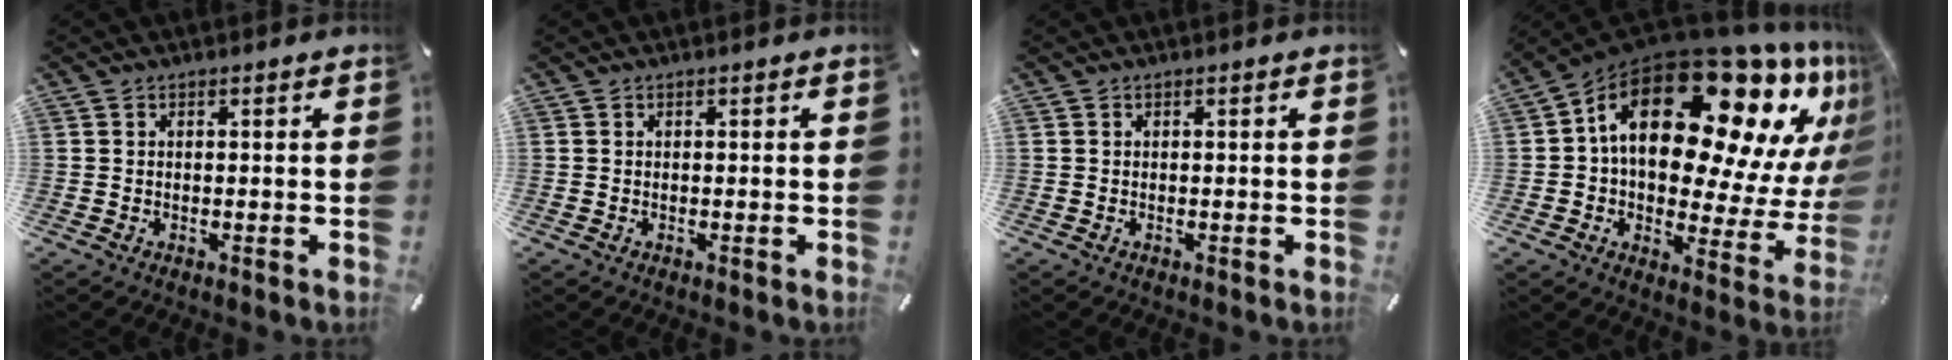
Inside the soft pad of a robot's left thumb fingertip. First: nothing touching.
{"total": 0.0}
{"total": 0.0}
{"total": 27.5, "force": [12.5, 14.6, 19.6], "torque": [-0.293, -0.098, 0.213]}